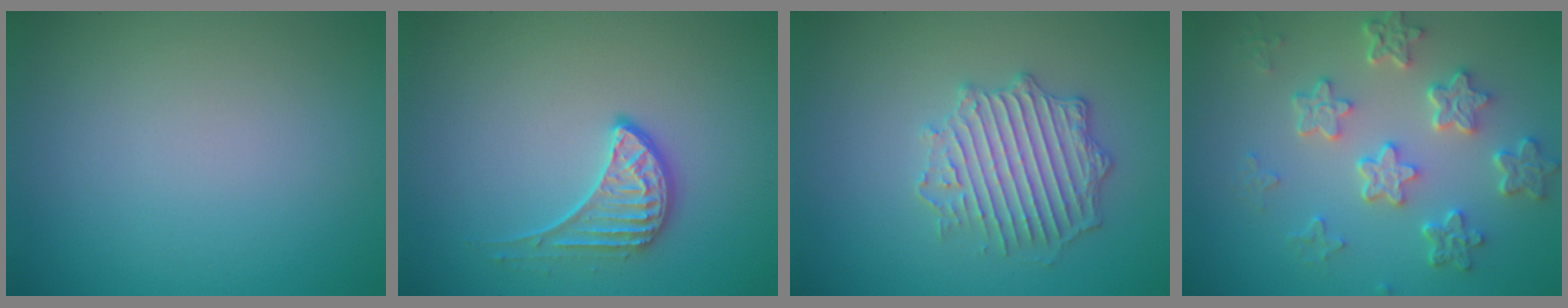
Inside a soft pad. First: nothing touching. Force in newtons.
{"total": 2.3, "press": 1.7, "slide": 1.5}
{"total": 3.9, "press": 3.8, "slide": 0.9}
{"total": 5.3, "press": 4.1, "slide": 3.4}